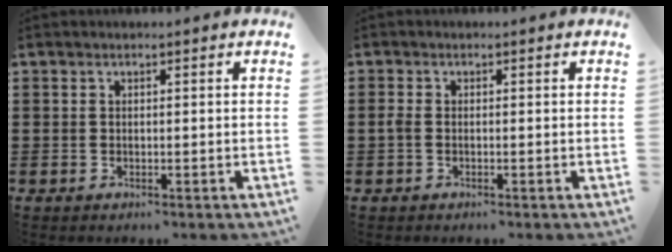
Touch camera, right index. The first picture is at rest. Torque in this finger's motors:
{"motor_torque": [1.32, 0.01, 0.06, 0.05]}